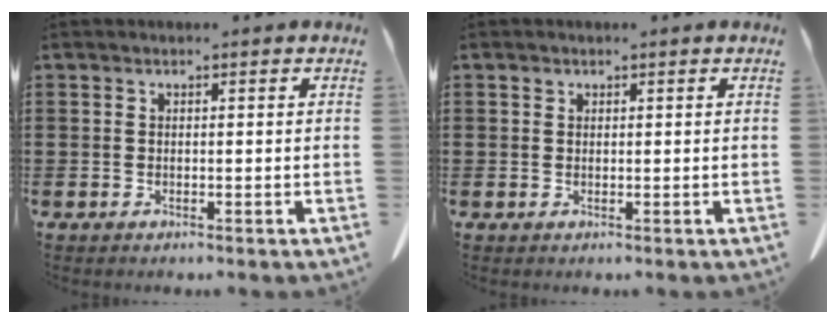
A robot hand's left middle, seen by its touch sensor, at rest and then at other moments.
{"total": 0.7, "force": [0.4, 0.6, 0.1], "torque": [-0.005, 0.000, 0.010]}